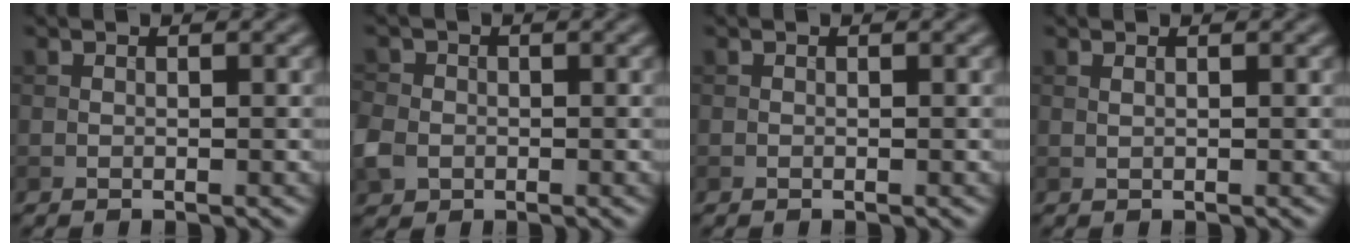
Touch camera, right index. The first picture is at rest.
{"total": 3.0, "force": [-0.8, 2.6, 1.3], "torque": [-0.035, 0.000, -0.022]}
{"total": 0.0}
{"total": 0.5, "force": [0.3, 0.1, 0.4], "torque": [-0.010, 0.000, 0.003]}